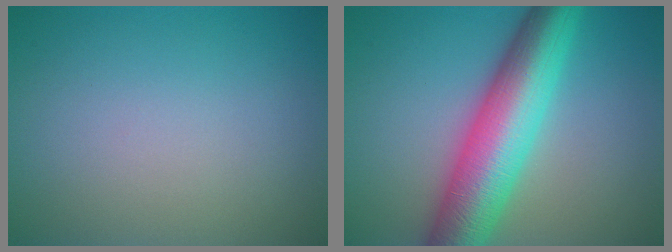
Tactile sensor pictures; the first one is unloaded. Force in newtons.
{"total": 10.0, "press": 10.0, "slide": 0.1}